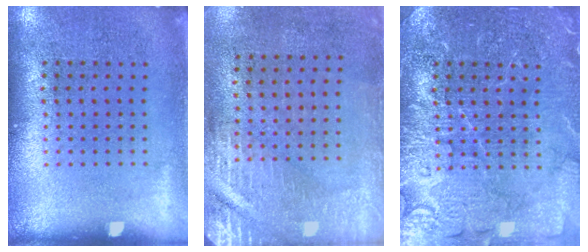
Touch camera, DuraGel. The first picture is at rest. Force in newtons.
{"total": 2.9, "press": 2.5, "slide": 1.4}
{"total": 4.3, "press": 4.2, "slide": 0.7}